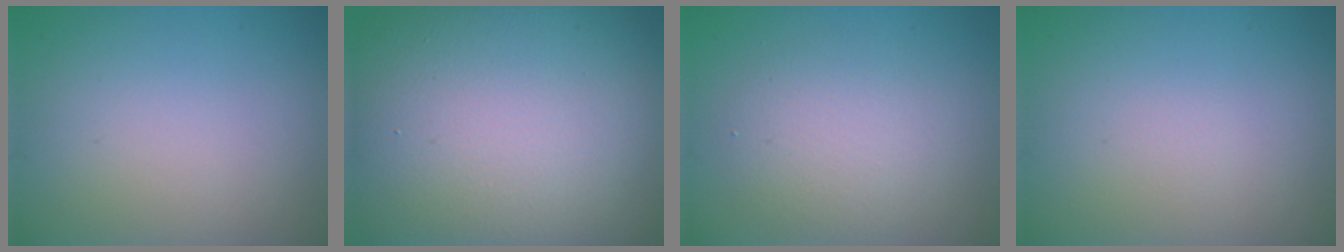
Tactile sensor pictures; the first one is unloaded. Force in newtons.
{"total": 18.5, "press": 18.5, "slide": 1.2}
{"total": 3.7, "press": 3.7, "slide": 0.0}
{"total": 0.0}